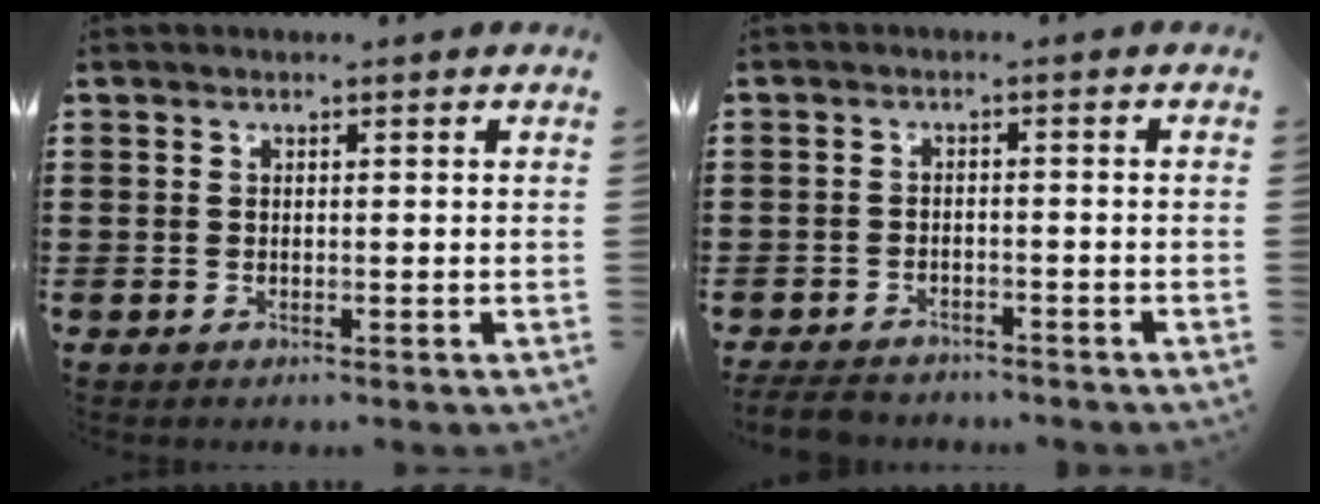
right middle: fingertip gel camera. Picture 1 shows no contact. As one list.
[{"total": 3.5, "force": [-3.4, 0.8, 0.4], "torque": [-0.015, 0.001, -0.074]}]